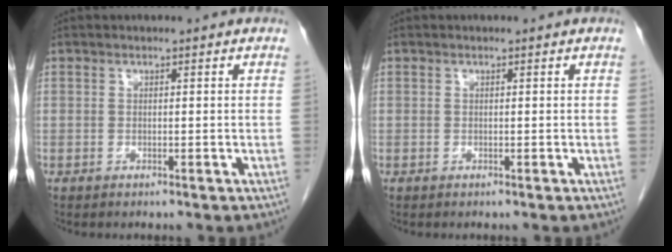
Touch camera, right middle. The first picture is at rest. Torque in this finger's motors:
{"motor_torque": [0.00, 0.00, 0.00, 0.01]}